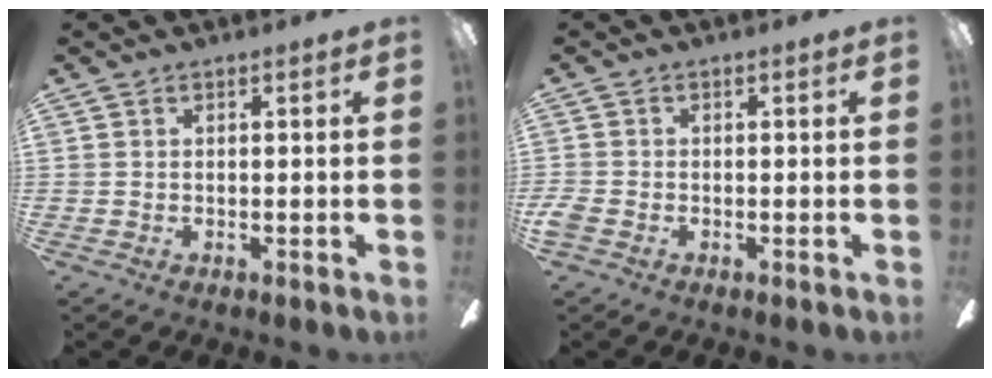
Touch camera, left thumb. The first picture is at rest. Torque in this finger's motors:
{"motor_torque": [-0.04, 0.05, -0.03, -0.05, 0.00]}